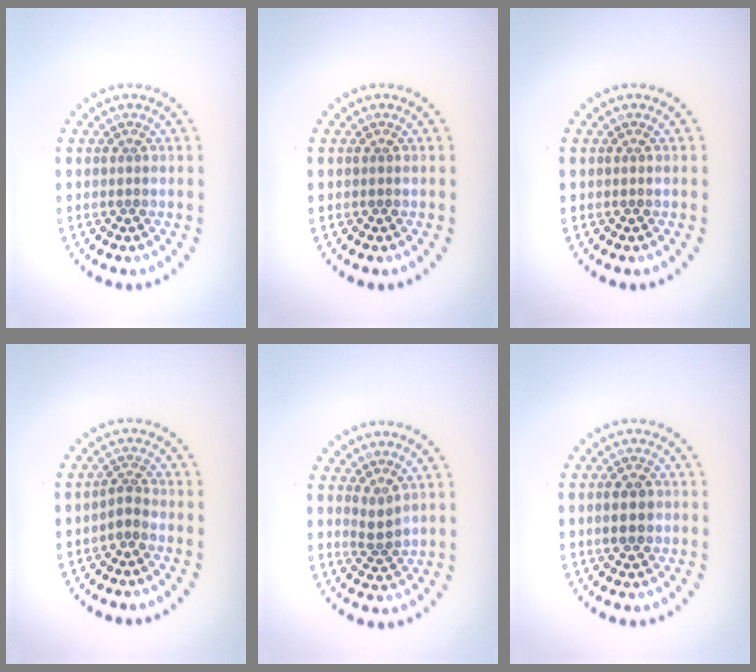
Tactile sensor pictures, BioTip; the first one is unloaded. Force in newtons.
{"total": 0.0}
{"total": 0.0}
{"total": 1.7, "press": 1.1, "slide": 1.3}
{"total": 1.4, "press": 1.1, "slide": 0.8}
{"total": 2.2, "press": 2.2, "slide": 0.1}